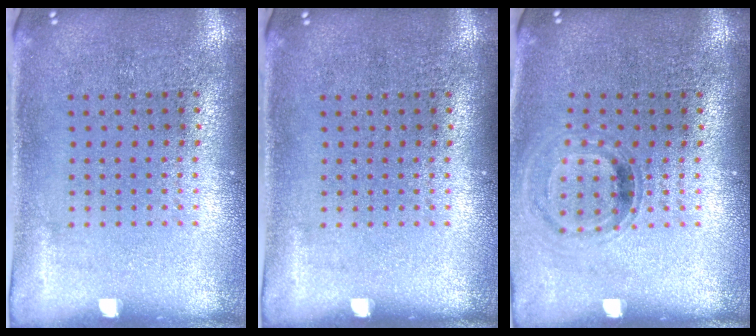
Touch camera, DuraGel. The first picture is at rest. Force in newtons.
{"total": 0.0}
{"total": 0.8, "press": 0.8, "slide": 0.2}